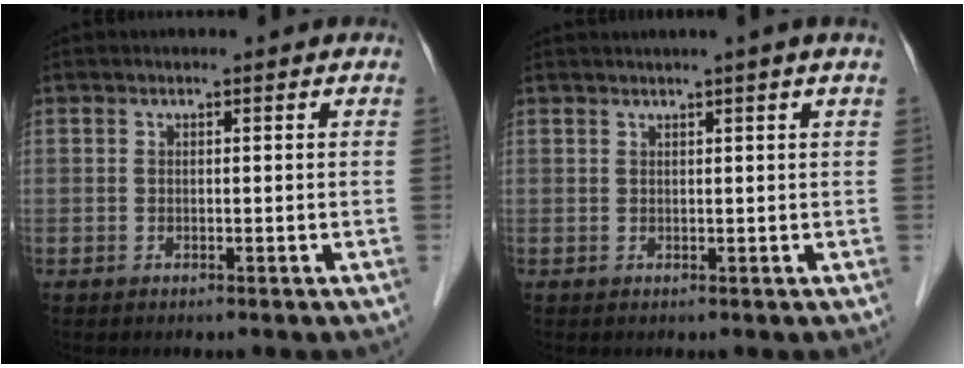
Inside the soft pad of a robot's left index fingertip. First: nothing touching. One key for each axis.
{"total": 2.0, "fx": 1.4, "fy": -0.8, "fz": 1.1, "tx": -0.017, "ty": 0.001, "tz": 0.028}